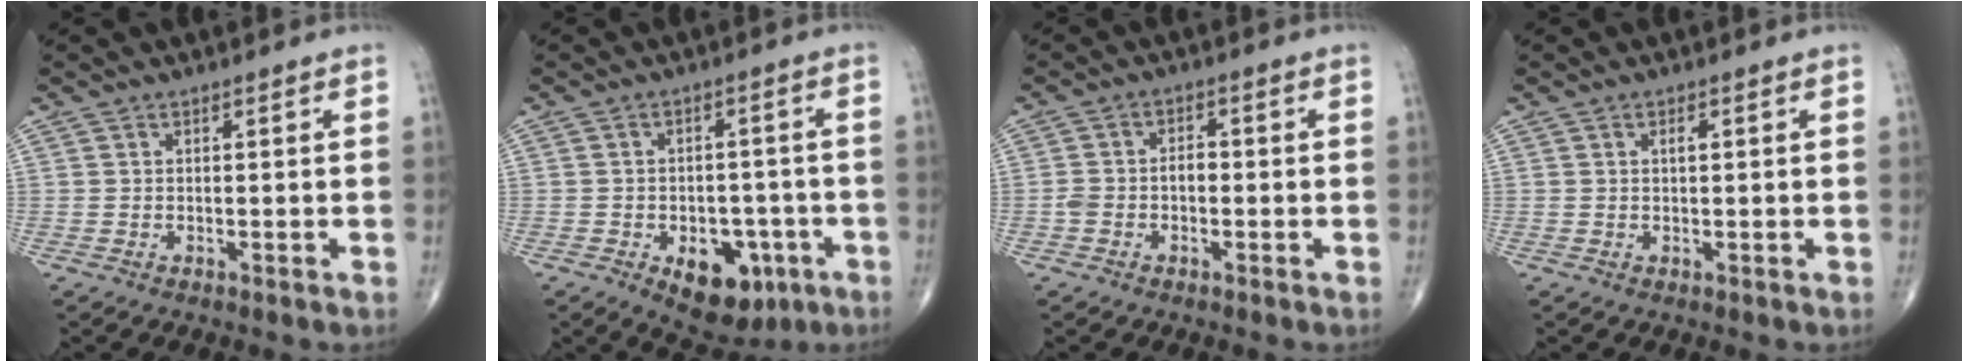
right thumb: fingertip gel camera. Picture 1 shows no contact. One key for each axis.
{"total": 11.0, "fx": -4.7, "fy": 6.8, "fz": 7.2, "tx": -0.065, "ty": 0.023, "tz": -0.054}
{"total": 3.5, "fx": -0.8, "fy": 2.3, "fz": 2.5, "tx": -0.050, "ty": 0.019, "tz": -0.015}
{"total": 1.3, "fx": 0.4, "fy": 0.5, "fz": 1.1, "tx": -0.020, "ty": 0.001, "tz": 0.007}